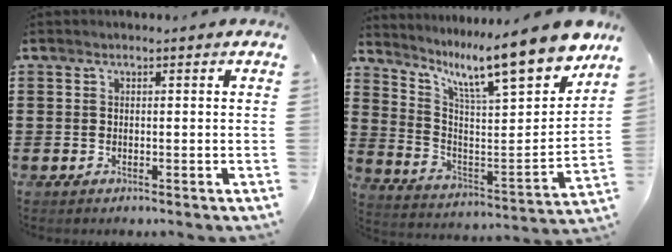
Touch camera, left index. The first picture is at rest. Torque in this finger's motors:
{"motor_torque": [0.11, -0.37, 0.30, 0.01]}